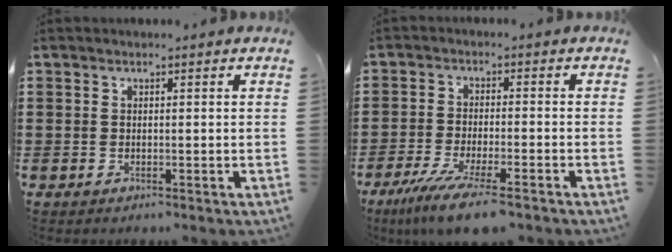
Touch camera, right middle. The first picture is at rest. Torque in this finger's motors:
{"motor_torque": [1.98, -0.16, 0.63, 0.21]}